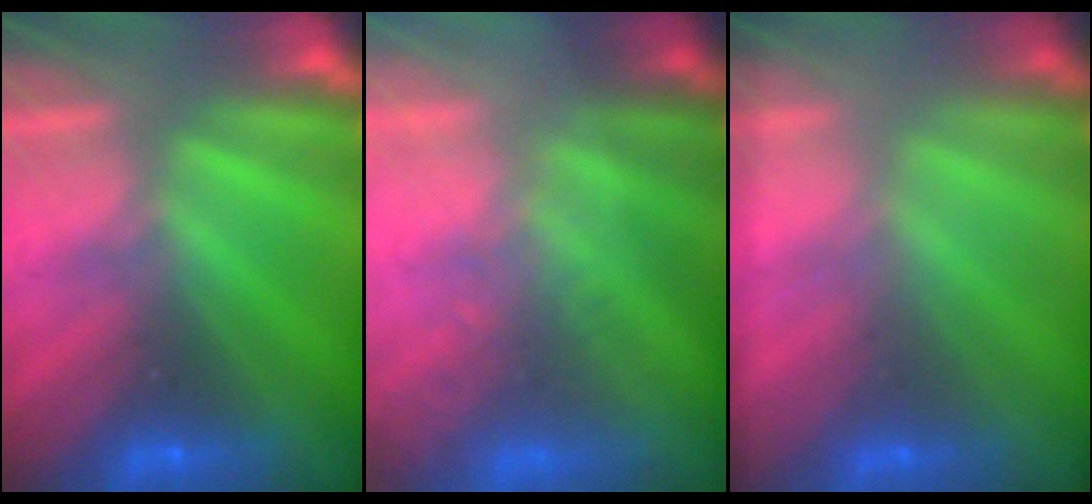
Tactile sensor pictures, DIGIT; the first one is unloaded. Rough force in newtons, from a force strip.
{"total": 7.3}
{"total": 1.7}